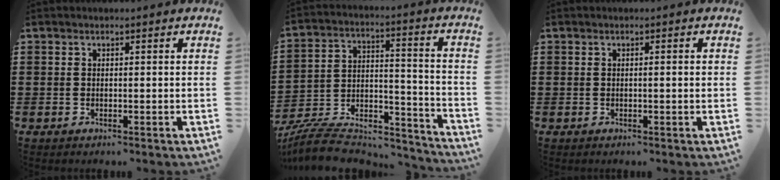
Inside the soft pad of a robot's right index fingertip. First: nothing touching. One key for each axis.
{"total": 9.6, "fx": -8.3, "fy": 3.2, "fz": 3.6, "tx": -0.066, "ty": 0.013, "tz": -0.158}
{"total": 0.7, "fx": -0.1, "fy": 0.0, "fz": 0.7, "tx": -0.012, "ty": -0.003, "tz": -0.002}